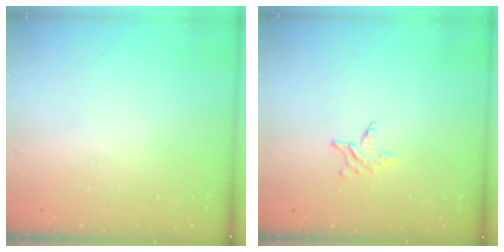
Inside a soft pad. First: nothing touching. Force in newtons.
{"total": 3.4, "press": 3.4, "slide": 0.4}